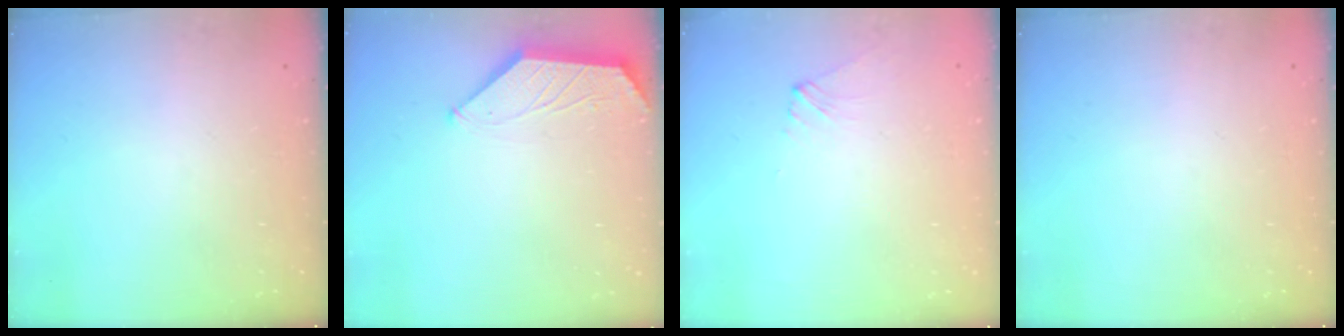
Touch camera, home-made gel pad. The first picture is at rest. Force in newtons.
{"total": 1.6, "press": 1.6, "slide": 0.3}
{"total": 2.0, "press": 2.0, "slide": 0.3}
{"total": 0.0}